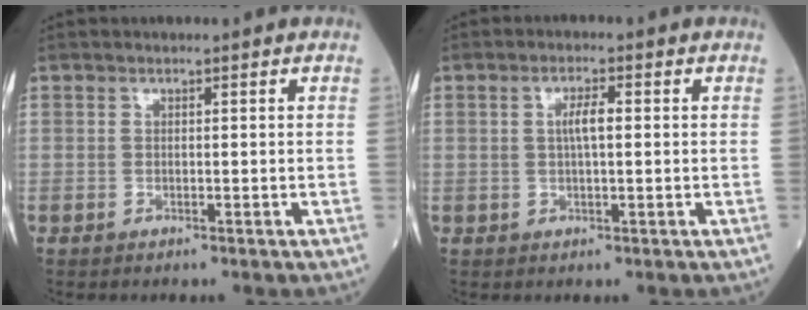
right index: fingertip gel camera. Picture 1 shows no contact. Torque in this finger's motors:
{"motor_torque": [0.03, -0.04, 0.07, 0.03]}